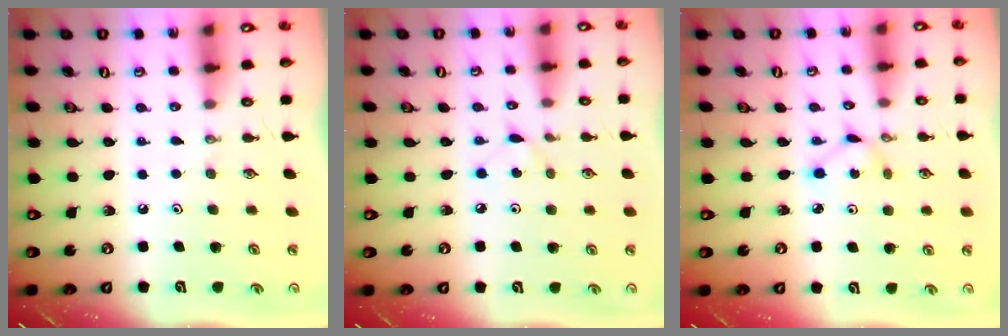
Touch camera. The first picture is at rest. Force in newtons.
{"total": 3.0, "press": 3.0, "slide": 0.4}
{"total": 2.8, "press": 2.8, "slide": 0.3}